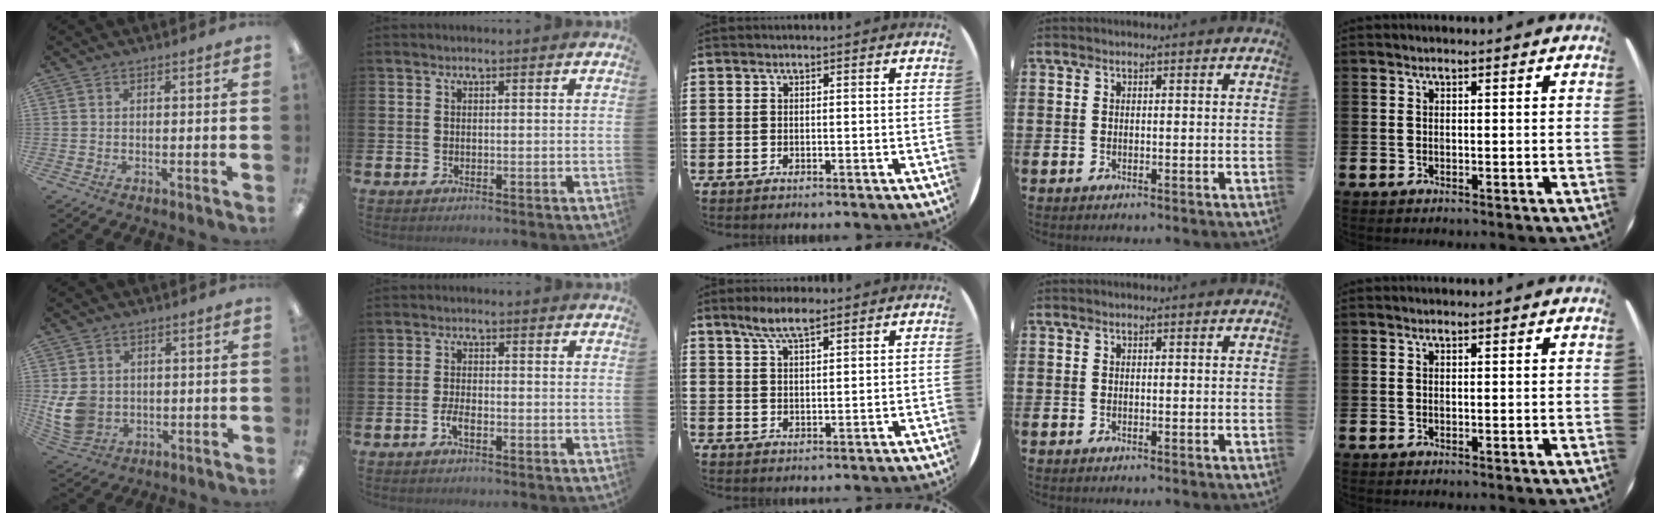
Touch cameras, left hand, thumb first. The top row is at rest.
{"thumb": {"total": 9.1, "force": [0.2, 7.7, 4.8], "torque": [-0.107, 0.011, 0.008]}, "index": {"total": 2.1, "force": [-1.0, 0.9, 1.7], "torque": [-0.033, 0.001, -0.018]}, "middle": {"total": 4.9, "force": [3.7, 1.2, 3.0], "torque": [-0.065, 0.001, 0.065]}}